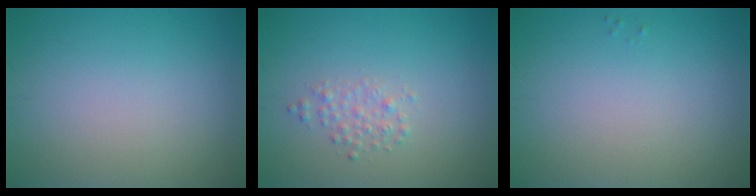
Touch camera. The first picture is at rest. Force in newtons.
{"total": 1.4, "press": 1.4, "slide": 0.0}
{"total": 0.0}